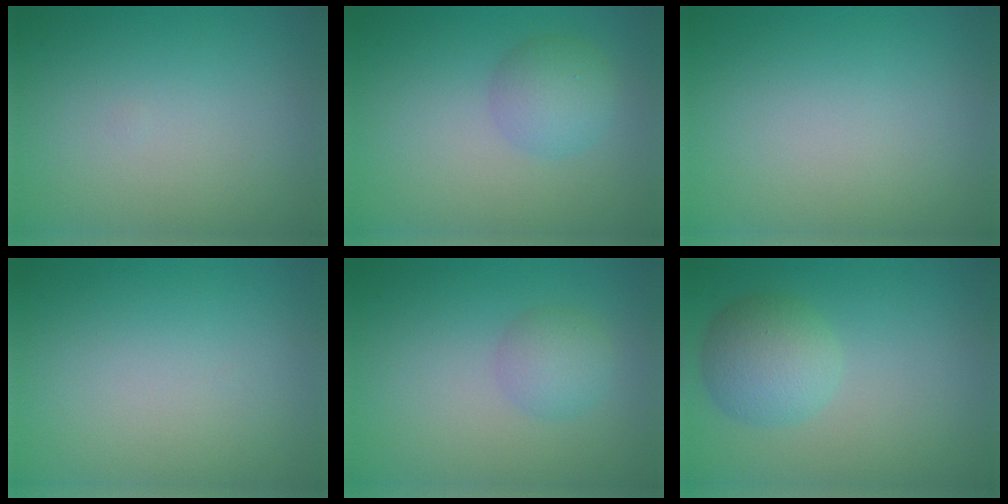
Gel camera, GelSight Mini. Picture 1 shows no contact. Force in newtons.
{"total": 3.0, "press": 3.0, "slide": 0.1}
{"total": 0.0}
{"total": 0.0}
{"total": 2.4, "press": 2.4, "slide": 0.0}
{"total": 4.2, "press": 4.2, "slide": 0.1}